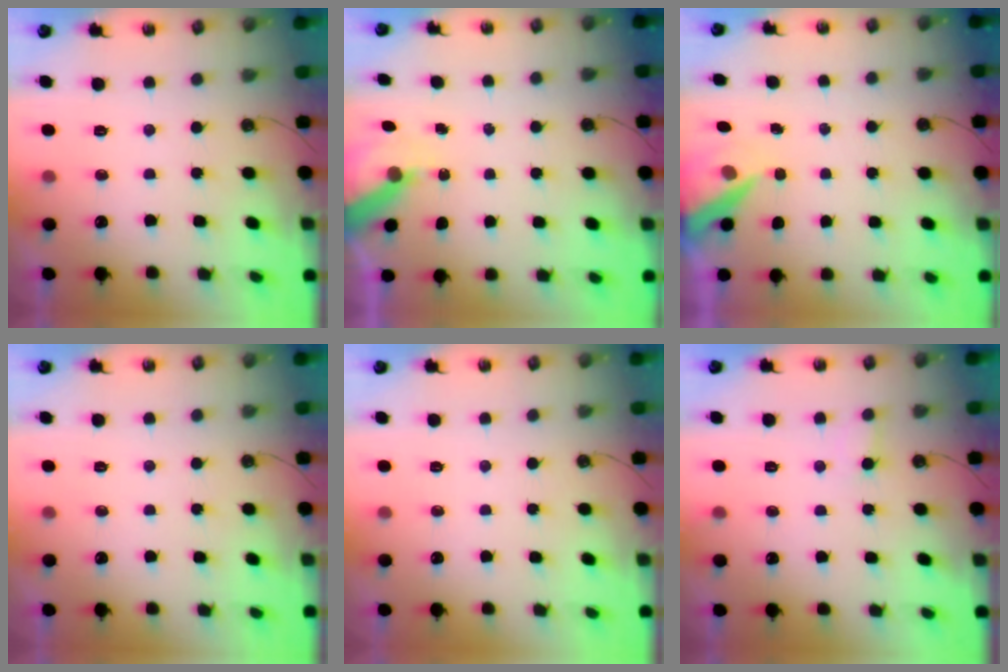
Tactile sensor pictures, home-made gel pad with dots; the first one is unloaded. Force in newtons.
{"total": 5.3, "press": 5.2, "slide": 0.7}
{"total": 6.4, "press": 6.4, "slide": 0.8}
{"total": 0.0}
{"total": 0.0}
{"total": 5.5, "press": 5.5, "slide": 0.5}